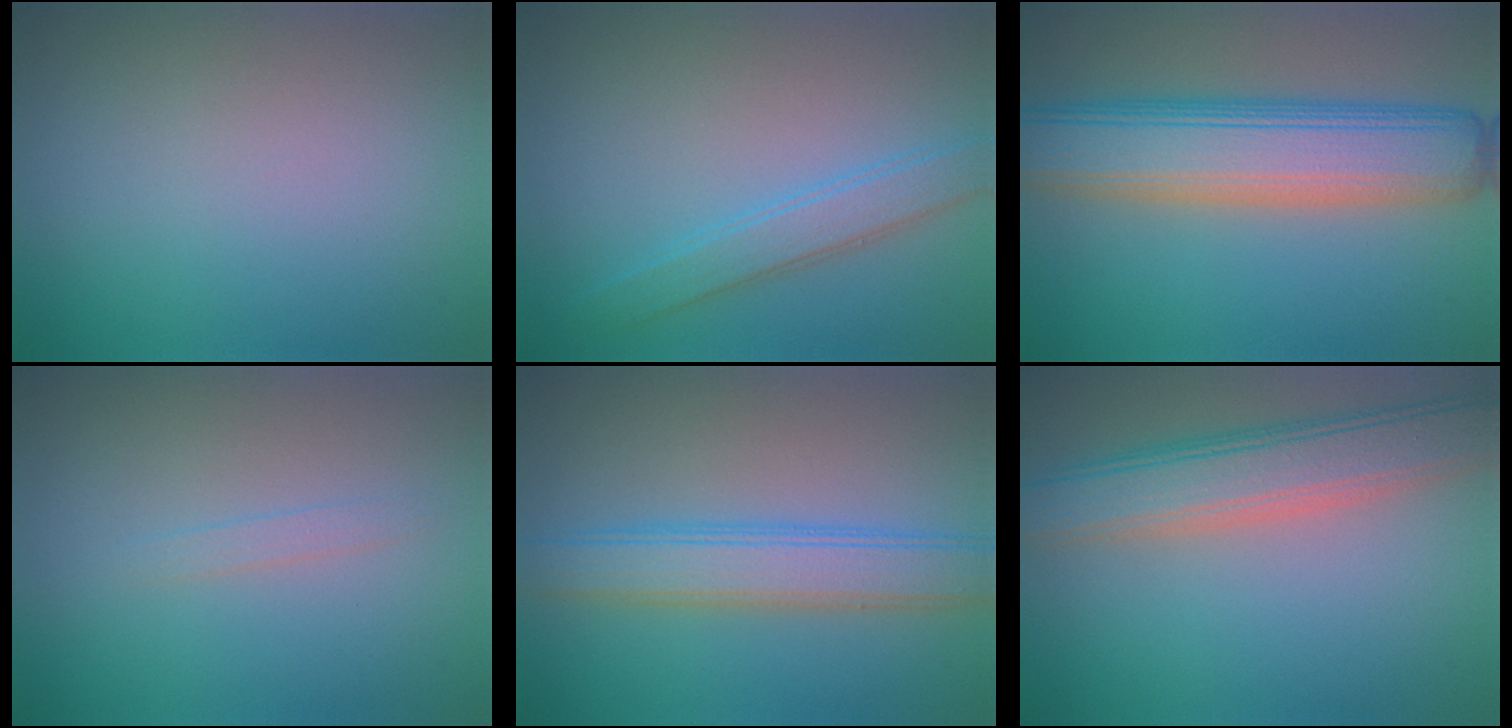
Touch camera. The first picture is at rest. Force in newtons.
{"total": 2.8, "press": 2.8, "slide": 0.1}
{"total": 9.4, "press": 9.4, "slide": 0.3}
{"total": 0.8, "press": 0.8, "slide": 0.0}
{"total": 4.8, "press": 4.8, "slide": 0.1}
{"total": 6.3, "press": 6.3, "slide": 0.4}